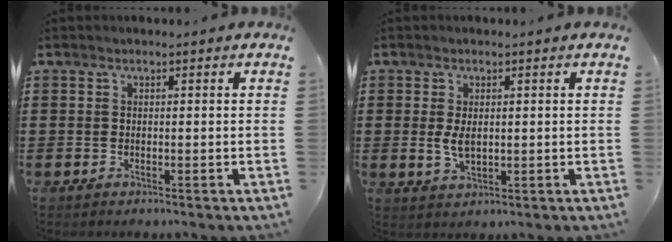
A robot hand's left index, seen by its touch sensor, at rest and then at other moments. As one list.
[{"total": 3.2, "force": [0.1, 1.7, 2.7], "torque": [-0.063, 0.002, -0.001]}]